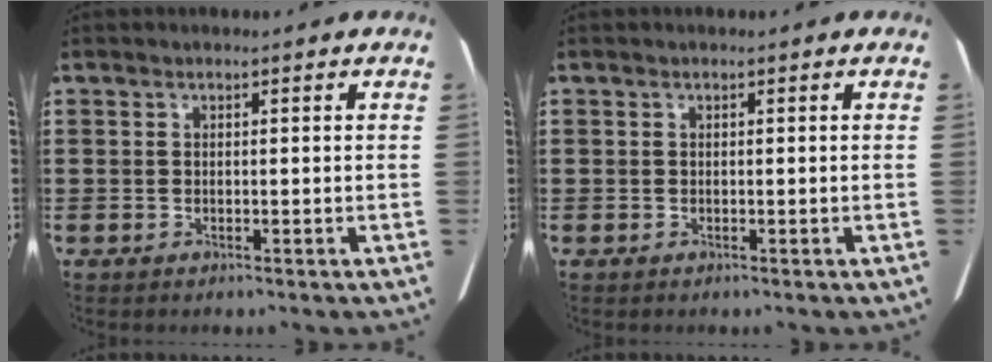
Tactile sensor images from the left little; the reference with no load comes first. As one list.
[{"total": 0.0}]